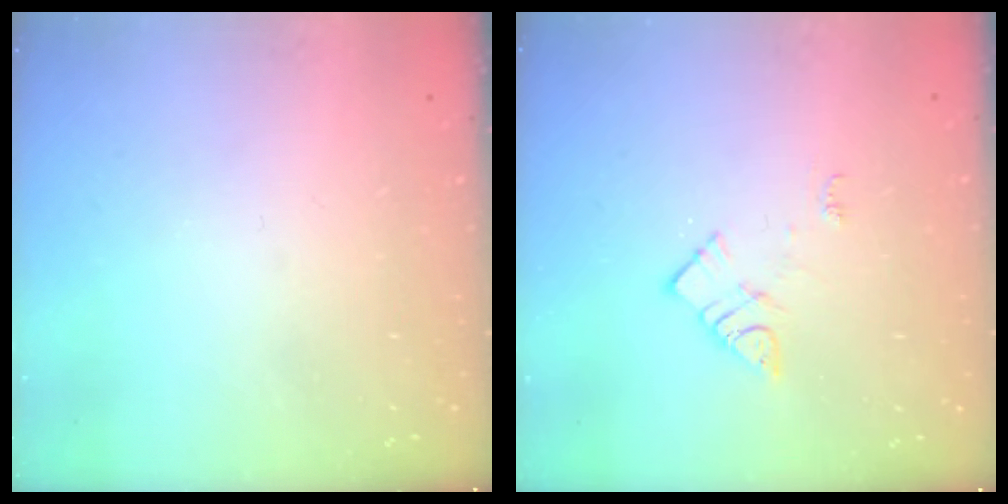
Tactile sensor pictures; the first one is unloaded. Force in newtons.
{"total": 8.3, "press": 8.2, "slide": 0.5}